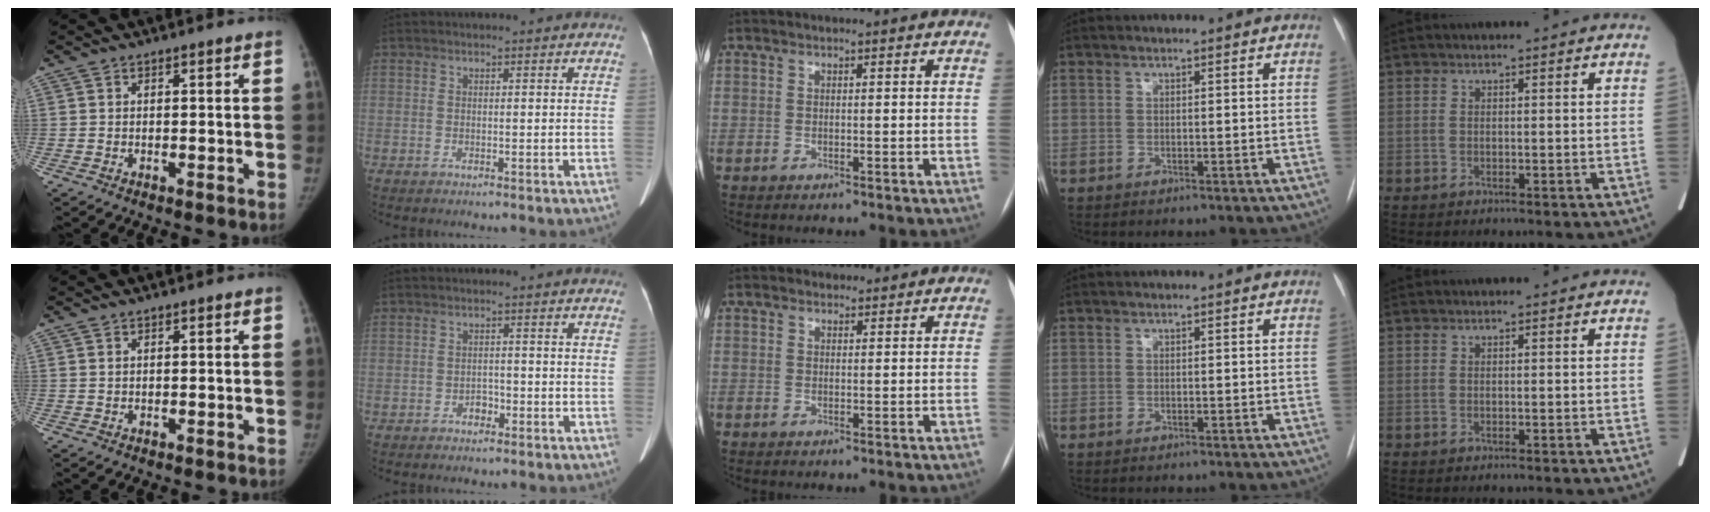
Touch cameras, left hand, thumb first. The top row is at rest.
{"thumb": {"total": 0.6, "force": [0.3, 0.4, 0.3], "torque": [-0.002, -0.002, 0.006]}, "index": {"total": 1.7, "force": [-1.2, 1.0, 0.6], "torque": [-0.005, -0.002, -0.019]}, "middle": {"total": 1.5, "force": [1.3, 0.7, -0.2], "torque": [0.002, 0.006, 0.018]}}